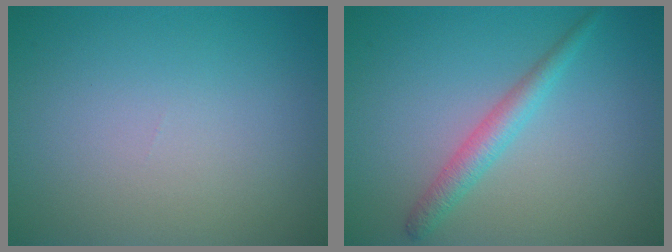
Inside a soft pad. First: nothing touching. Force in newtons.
{"total": 2.4, "press": 2.4, "slide": 0.1}